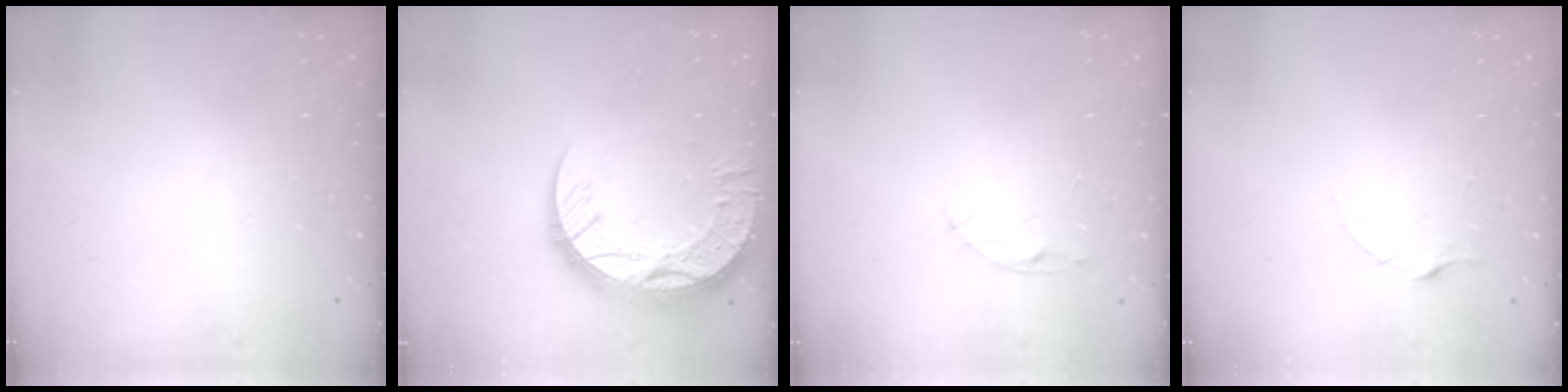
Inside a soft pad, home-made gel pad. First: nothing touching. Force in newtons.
{"total": 18.2, "press": 18.2, "slide": 1.4}
{"total": 4.3, "press": 4.3, "slide": 0.5}
{"total": 2.5, "press": 2.5, "slide": 0.3}